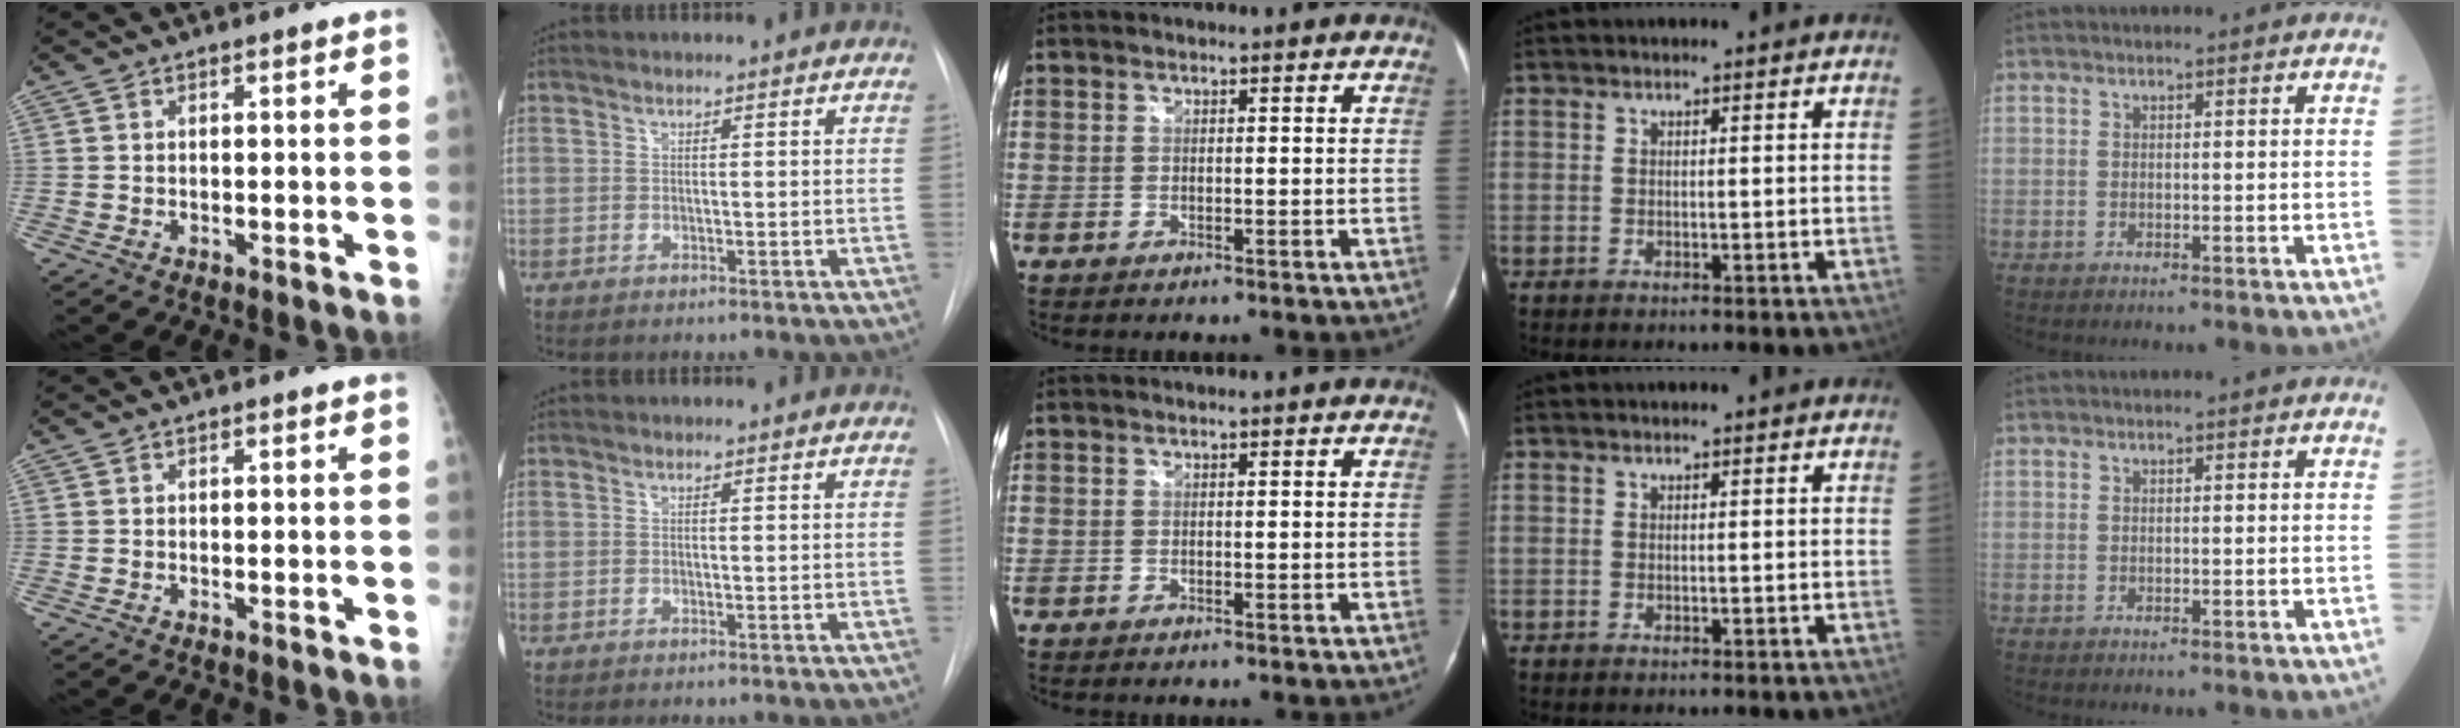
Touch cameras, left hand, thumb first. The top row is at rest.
{}